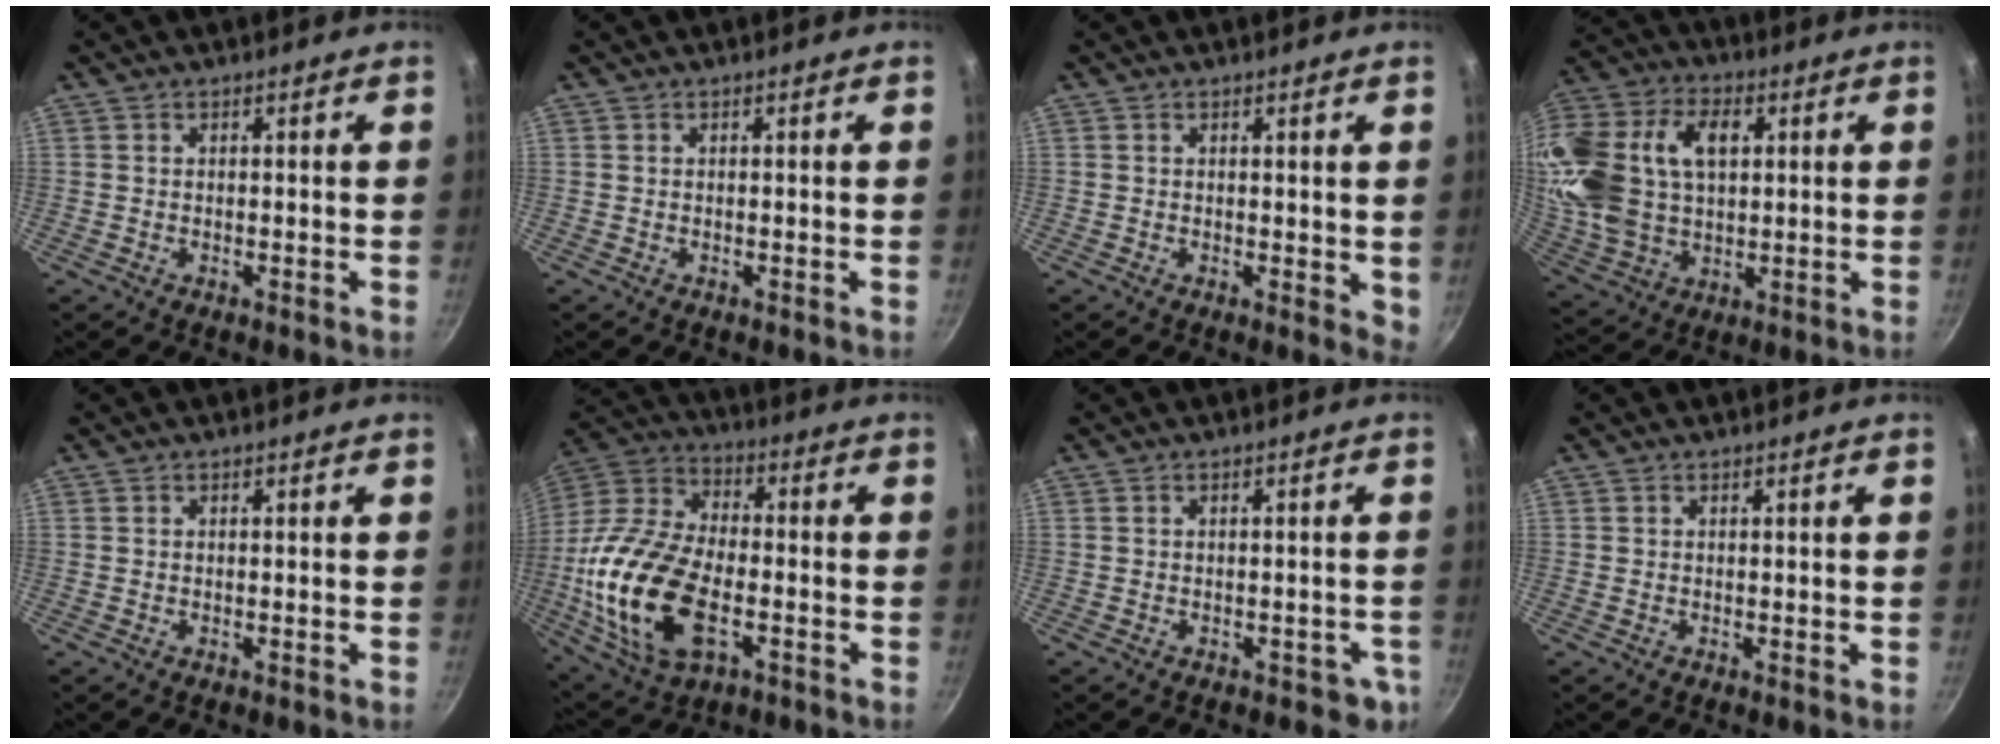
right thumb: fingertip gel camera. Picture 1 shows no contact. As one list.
[{"total": 0.0}, {"total": 3.0, "force": [0.7, 1.5, 2.5], "torque": [-0.022, -0.005, 0.011]}, {"total": 24.2, "force": [5.3, 16.2, 17.2], "torque": [-0.361, 0.017, 0.101]}, {"total": 0.0}, {"total": 22.8, "force": [-5.1, 12.9, 18.1], "torque": [-0.366, 0.023, -0.099]}, {"total": 3.5, "force": [-1.5, 2.5, 2.0], "torque": [0.006, 0.019, 0.000]}, {"total": 0.0}]